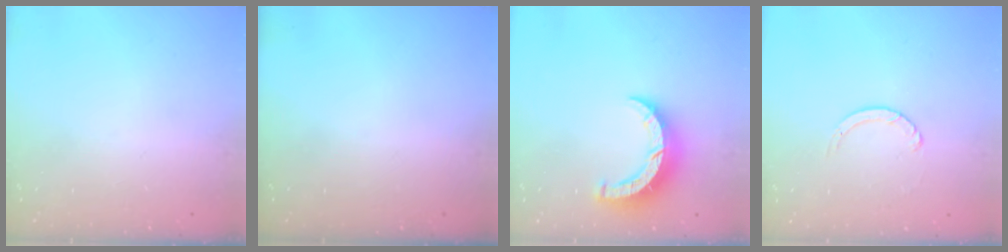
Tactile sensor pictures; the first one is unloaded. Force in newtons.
{"total": 0.0}
{"total": 10.4, "press": 10.3, "slide": 0.7}
{"total": 1.3, "press": 1.2, "slide": 0.2}